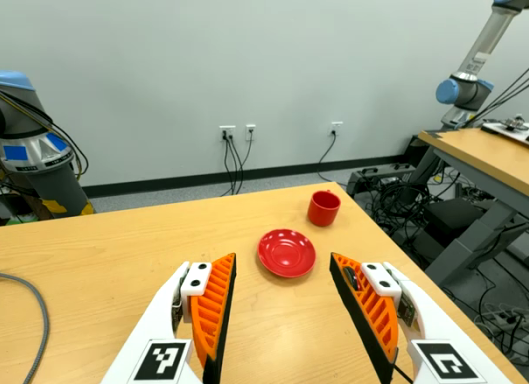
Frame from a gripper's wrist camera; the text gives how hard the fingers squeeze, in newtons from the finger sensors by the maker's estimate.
{"total": 1.7, "left": 0.3, "right": 3.1}